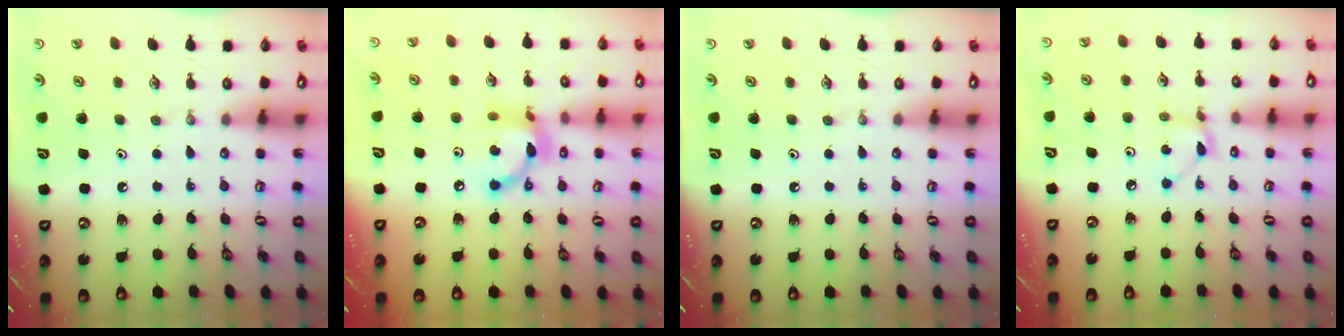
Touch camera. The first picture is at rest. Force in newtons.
{"total": 12.9, "press": 12.9, "slide": 0.7}
{"total": 0.0}
{"total": 2.9, "press": 2.9, "slide": 0.1}